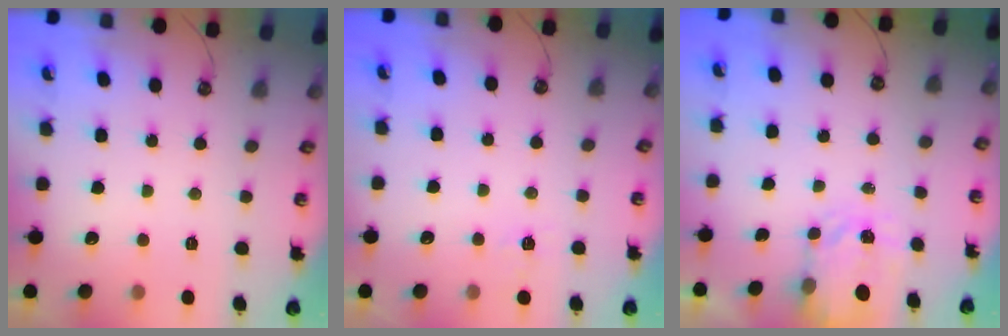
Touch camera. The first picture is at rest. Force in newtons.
{"total": 3.2, "press": 3.1, "slide": 0.4}
{"total": 3.8, "press": 3.7, "slide": 0.6}